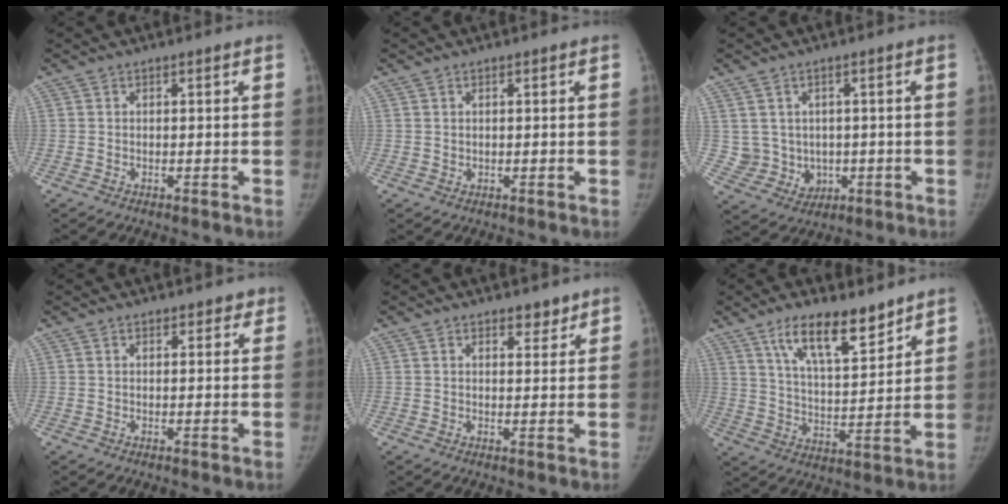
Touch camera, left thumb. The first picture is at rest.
{"total": 0.6, "force": [0.3, 0.4, 0.2], "torque": [0.001, -0.003, 0.005]}
{"total": 6.8, "force": [0.4, 6.4, 2.5], "torque": [-0.015, -0.002, 0.025]}
{"total": 1.8, "force": [1.3, 1.1, 0.7], "torque": [0.011, -0.004, 0.010]}
{"total": 2.6, "force": [2.0, 1.3, 1.1], "torque": [0.000, -0.014, 0.028]}
{"total": 13.2, "force": [9.0, 4.5, 8.5], "torque": [-0.120, -0.054, 0.161]}